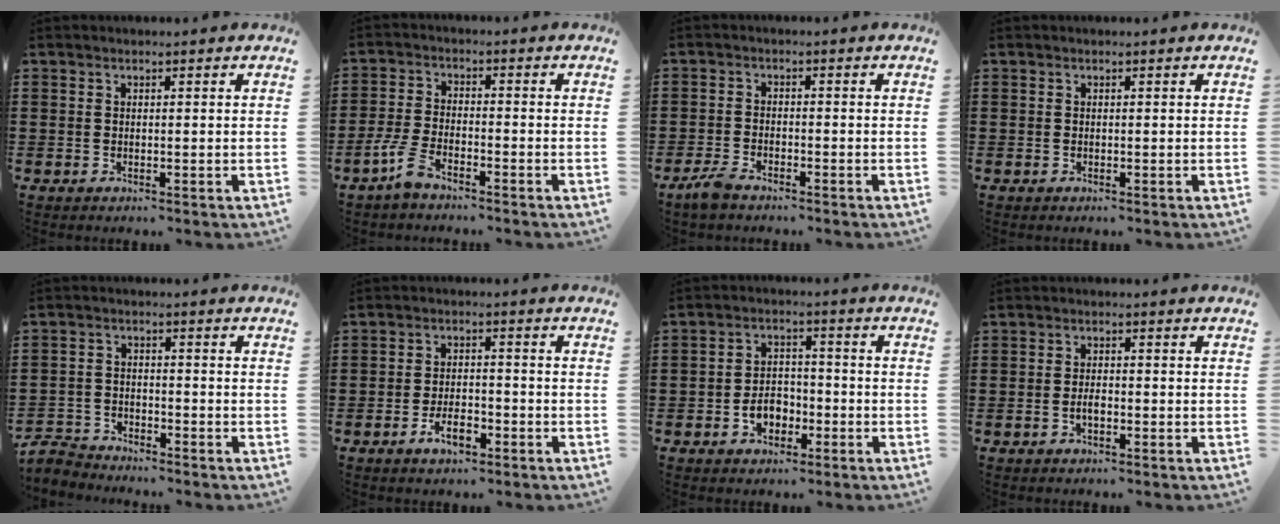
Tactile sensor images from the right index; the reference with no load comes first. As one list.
[{"total": 4.6, "force": [-3.4, 1.1, 2.9], "torque": [-0.083, -0.007, -0.070]}, {"total": 2.4, "force": [-2.0, 0.7, 1.1], "torque": [-0.034, 0.001, -0.043]}, {"total": 0.0}, {"total": 3.3, "force": [-3.2, 0.6, 0.1], "torque": [-0.016, -0.001, -0.070]}, {"total": 4.5, "force": [-2.6, 1.9, 3.2], "torque": [-0.060, 0.004, -0.049]}, {"total": 4.4, "force": [-2.0, 3.0, 2.5], "torque": [-0.041, 0.001, -0.039]}, {"total": 1.9, "force": [-0.7, 0.7, 1.6], "torque": [-0.032, 0.000, -0.012]}]